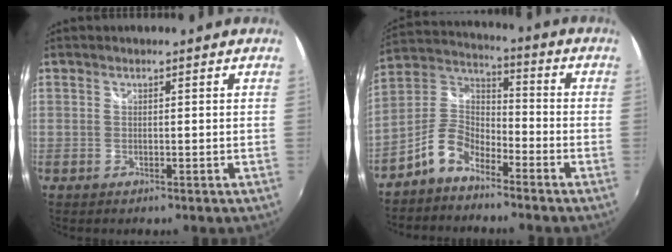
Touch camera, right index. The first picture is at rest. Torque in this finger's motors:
{"motor_torque": [0.83, -0.86, 0.47, 0.05]}